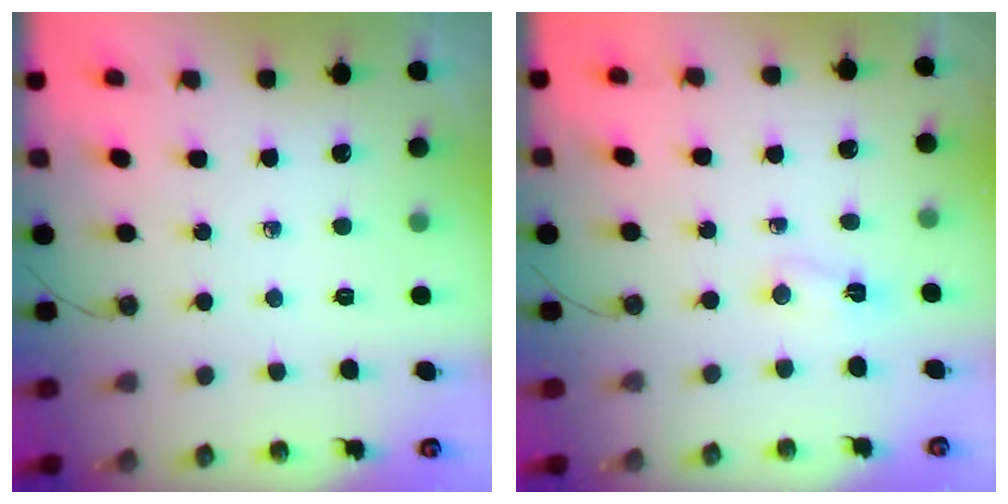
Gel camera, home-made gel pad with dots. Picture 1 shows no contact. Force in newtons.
{"total": 2.1, "press": 2.1, "slide": 0.4}